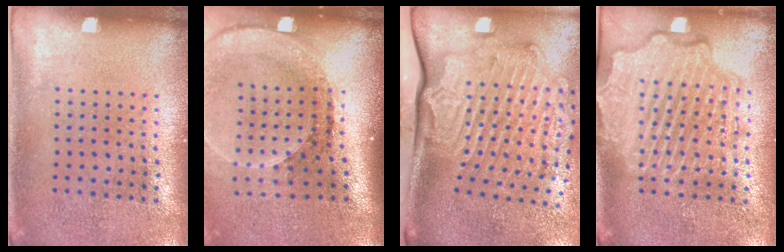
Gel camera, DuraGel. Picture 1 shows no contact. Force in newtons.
{"total": 2.6, "press": 1.9, "slide": 1.8}
{"total": 2.6, "press": 2.2, "slide": 1.4}
{"total": 4.4, "press": 4.3, "slide": 0.5}